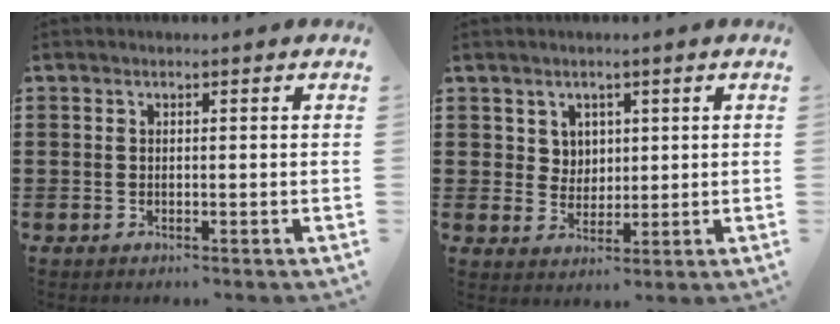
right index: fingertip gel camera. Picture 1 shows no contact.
{"total": 1.3, "force": [1.0, 0.8, 0.2], "torque": [-0.006, 0.003, 0.019]}